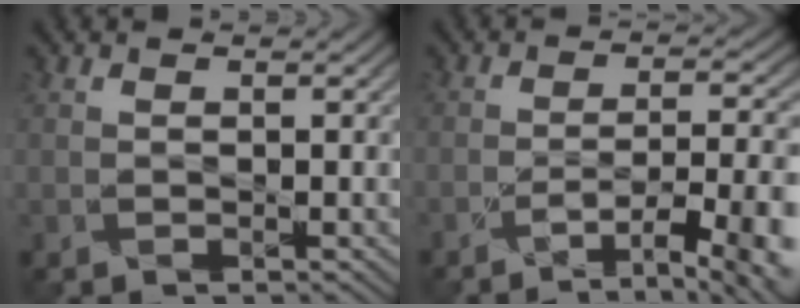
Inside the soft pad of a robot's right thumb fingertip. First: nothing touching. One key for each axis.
{"total": 10.0, "fx": -6.5, "fy": 2.4, "fz": 7.2, "tx": -0.104, "ty": 0.007, "tz": -0.088}